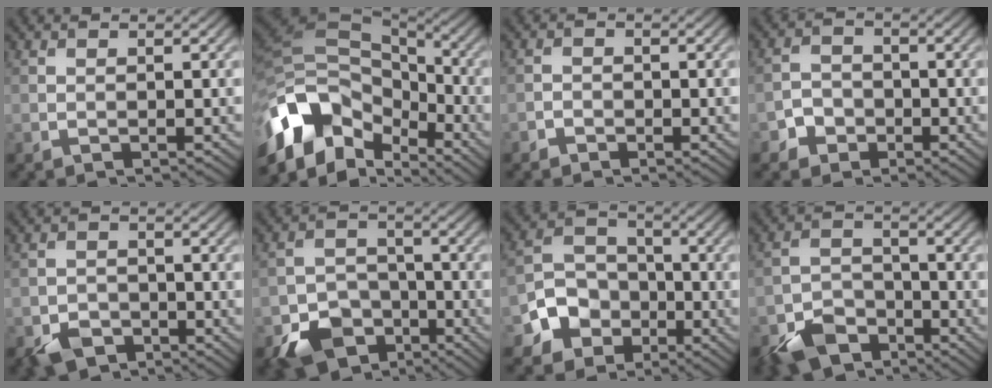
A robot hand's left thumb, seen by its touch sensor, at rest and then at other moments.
{"total": 15.3, "force": [-6.9, 9.9, 9.4], "torque": [-0.232, -0.036, -0.112]}
{"total": 1.1, "force": [-0.8, 0.7, 0.2], "torque": [-0.002, 0.001, -0.018]}
{"total": 3.0, "force": [-1.7, 2.4, 0.8], "torque": [-0.011, 0.002, -0.037]}
{"total": 3.6, "force": [-2.5, 2.3, 1.4], "torque": [-0.025, -0.009, -0.052]}
{"total": 8.2, "force": [-4.9, 5.6, 3.4], "torque": [-0.067, -0.016, -0.094]}
{"total": 7.2, "force": [-3.4, 5.7, 2.8], "torque": [-0.060, -0.002, -0.078]}
{"total": 6.8, "force": [-4.8, 4.0, 2.8], "torque": [-0.057, -0.009, -0.098]}